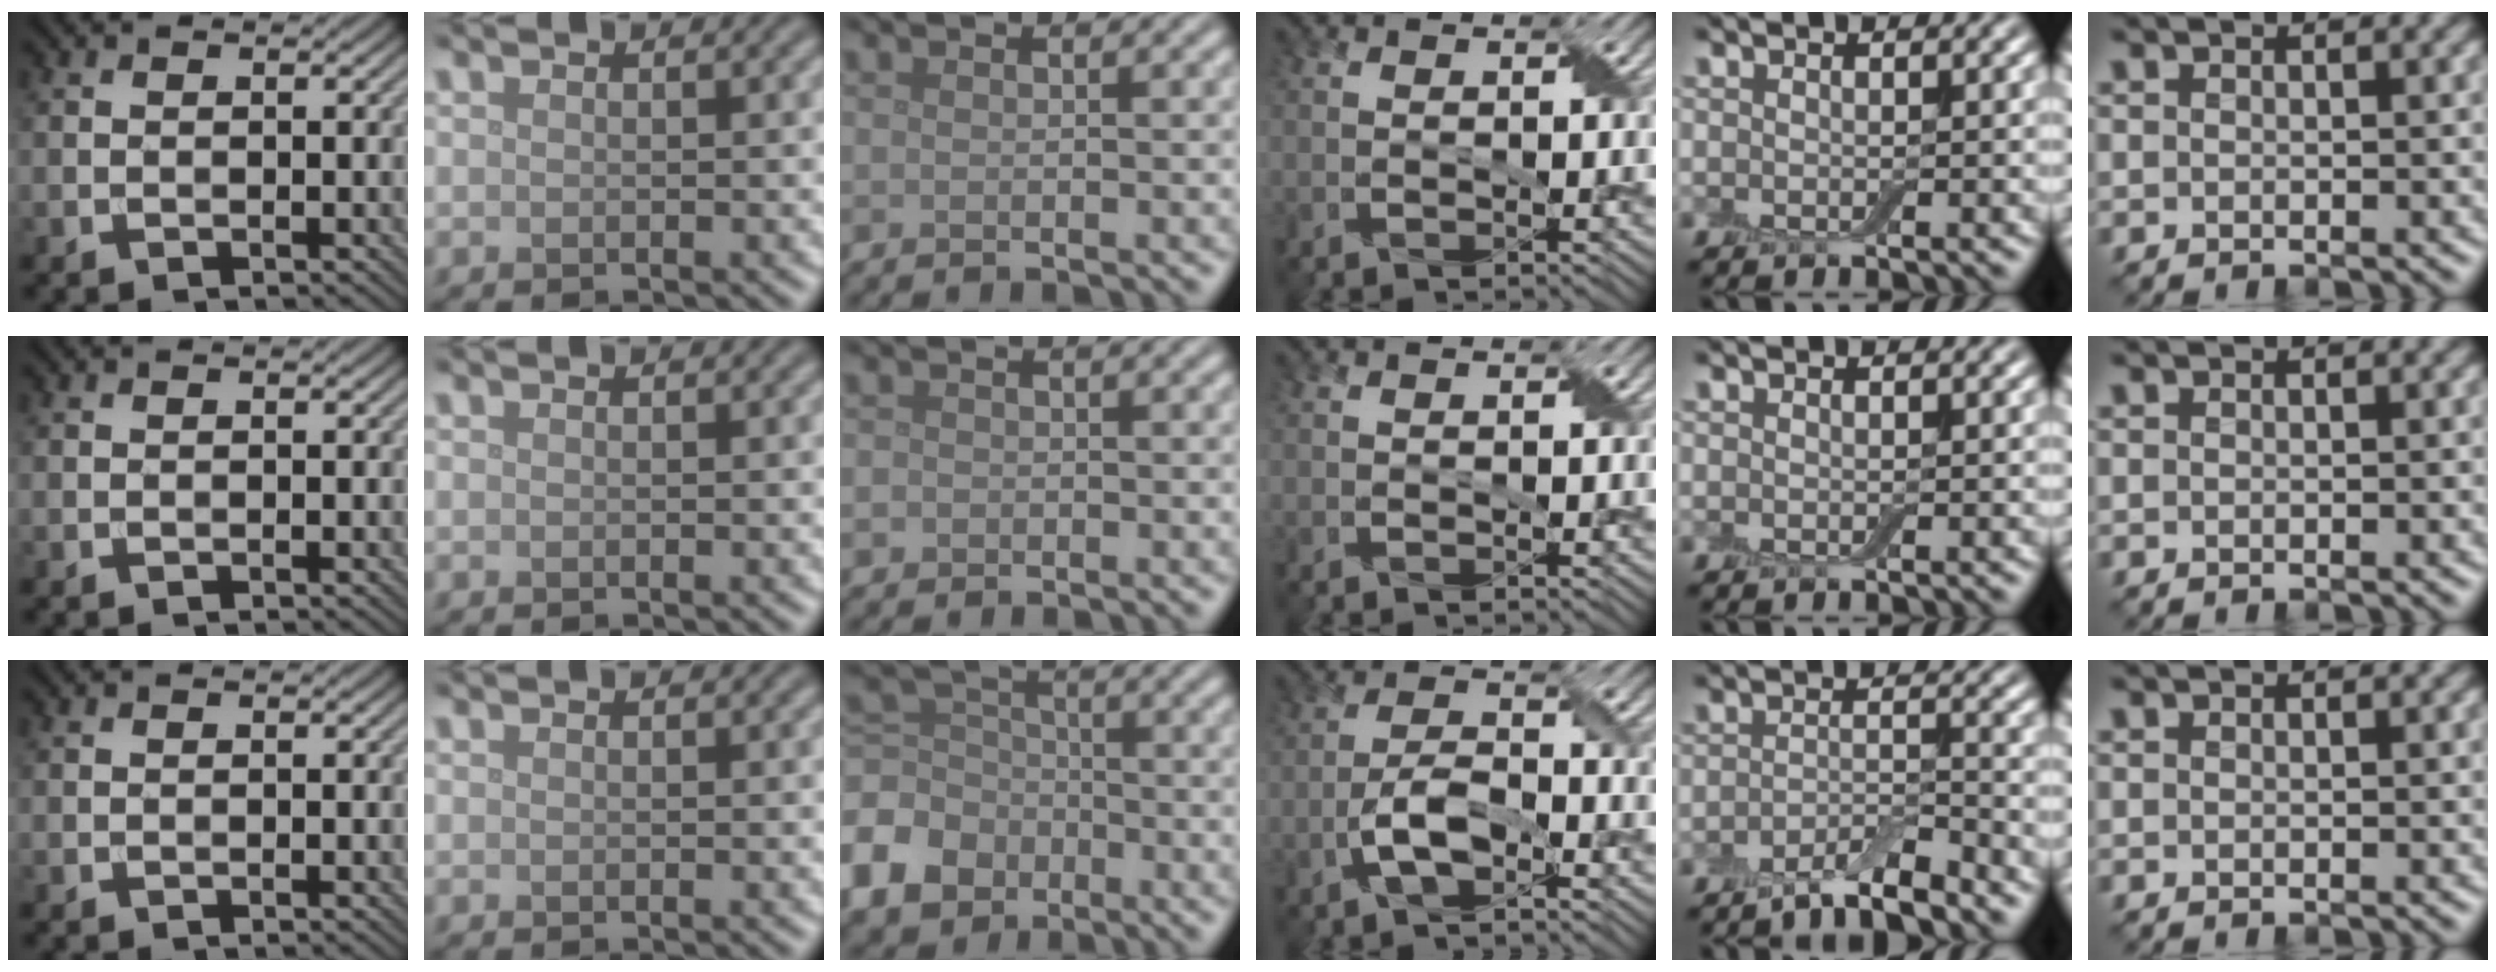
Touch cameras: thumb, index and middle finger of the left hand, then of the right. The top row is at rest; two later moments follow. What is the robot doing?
{"motion": "fold", "object": "cloth"}